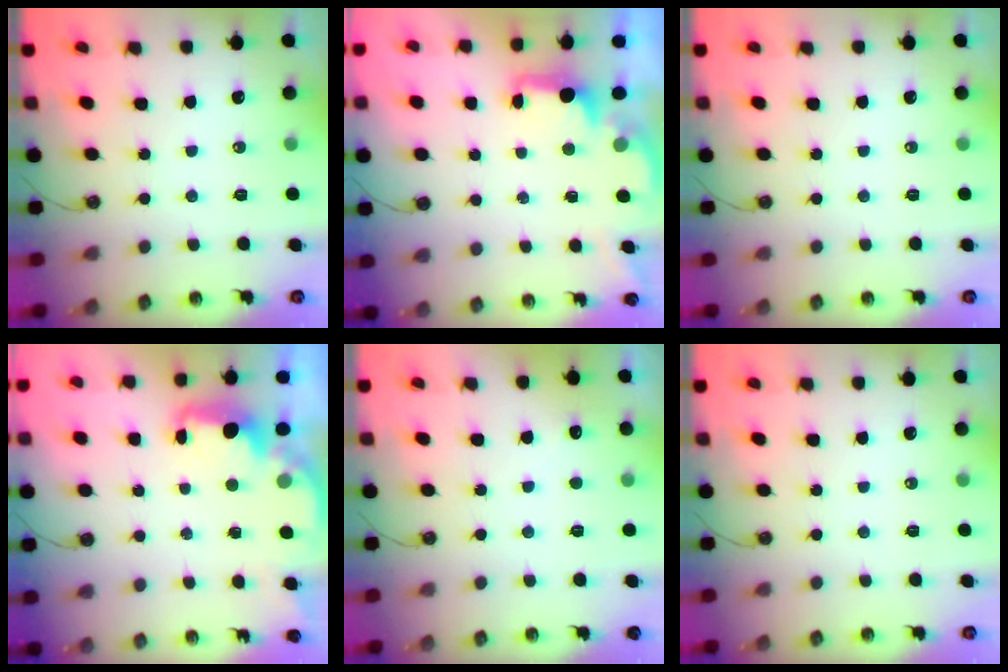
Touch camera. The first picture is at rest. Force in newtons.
{"total": 2.0, "press": 1.8, "slide": 0.8}
{"total": 0.0}
{"total": 2.5, "press": 2.4, "slide": 0.7}
{"total": 2.4, "press": 2.2, "slide": 1.0}
{"total": 0.0}